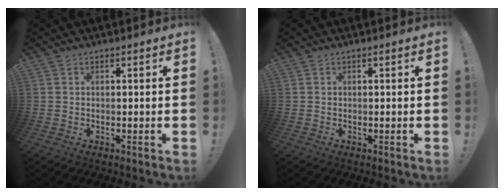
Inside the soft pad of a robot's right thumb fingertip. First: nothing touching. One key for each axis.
{"total": 0.0}